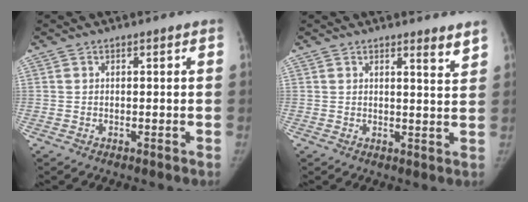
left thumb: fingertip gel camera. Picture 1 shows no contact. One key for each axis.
{"total": 3.2, "fx": 2.6, "fy": 0.3, "fz": 1.8, "tx": -0.022, "ty": -0.024, "tz": 0.032}